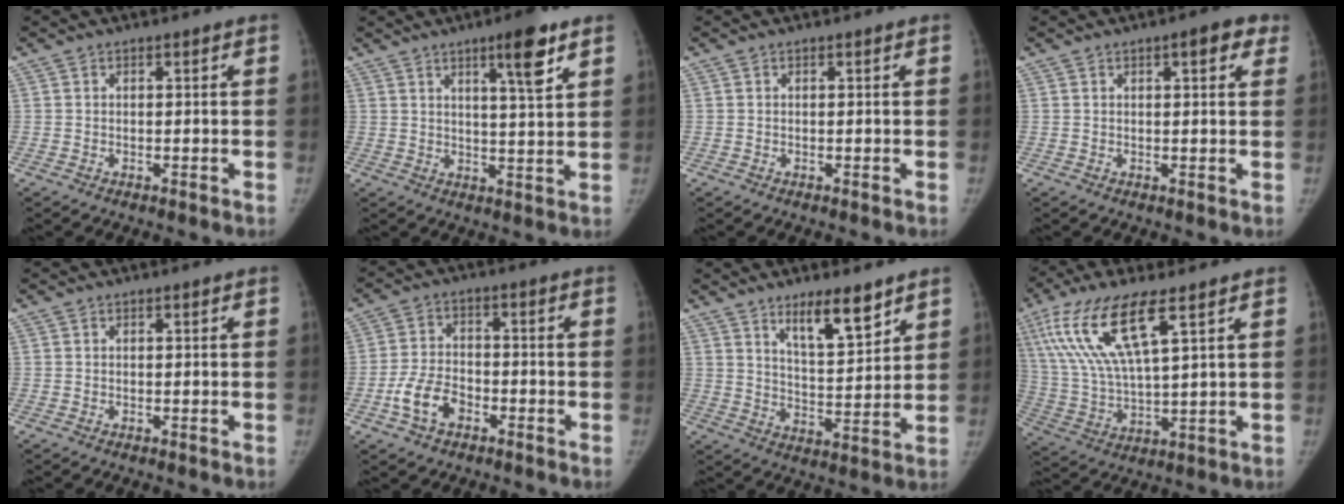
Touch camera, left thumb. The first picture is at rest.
{"total": 8.0, "force": [4.6, 1.0, 6.5], "torque": [-0.091, -0.027, 0.069]}
{"total": 0.0}
{"total": 4.3, "force": [2.2, 1.5, 3.4], "torque": [-0.028, -0.002, 0.020]}
{"total": 0.0}
{"total": 7.5, "force": [-3.7, 4.9, 4.4], "torque": [-0.081, 0.026, -0.068]}
{"total": 9.8, "force": [6.7, 2.6, 6.7], "torque": [-0.092, -0.050, 0.116]}
{"total": 15.7, "force": [7.5, 4.1, 13.2], "torque": [-0.290, -0.021, 0.151]}